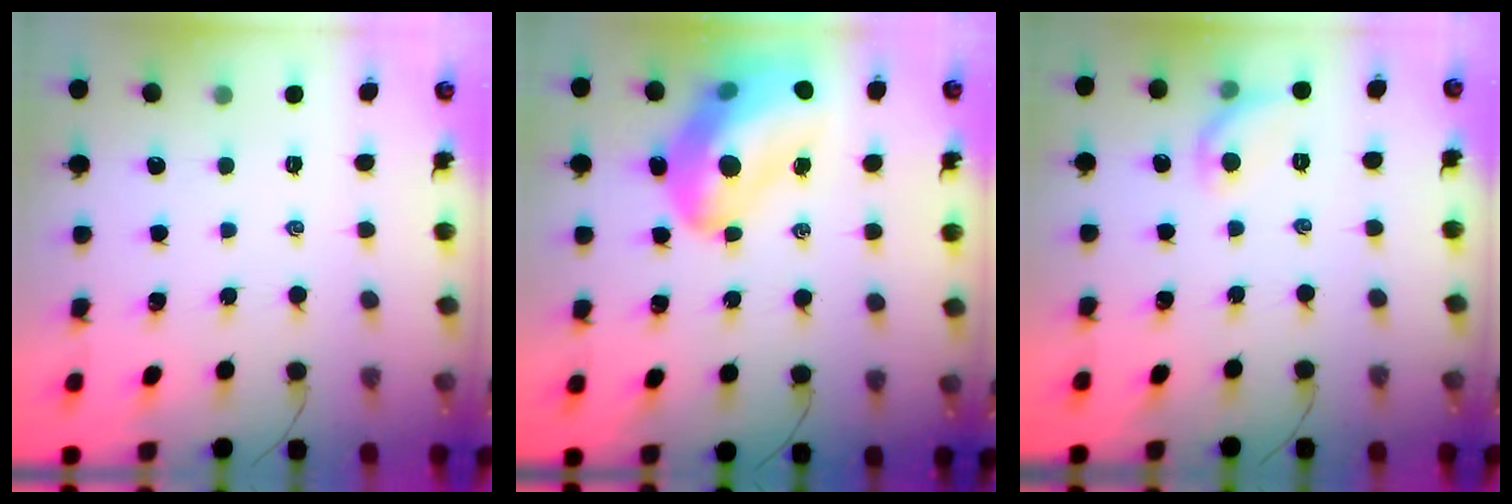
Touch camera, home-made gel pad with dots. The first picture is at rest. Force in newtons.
{"total": 19.3, "press": 18.6, "slide": 5.0}
{"total": 6.4, "press": 6.3, "slide": 1.2}